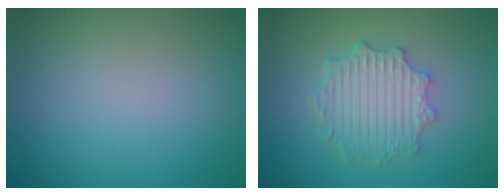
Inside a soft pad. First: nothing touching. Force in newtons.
{"total": 4.7, "press": 3.7, "slide": 2.8}